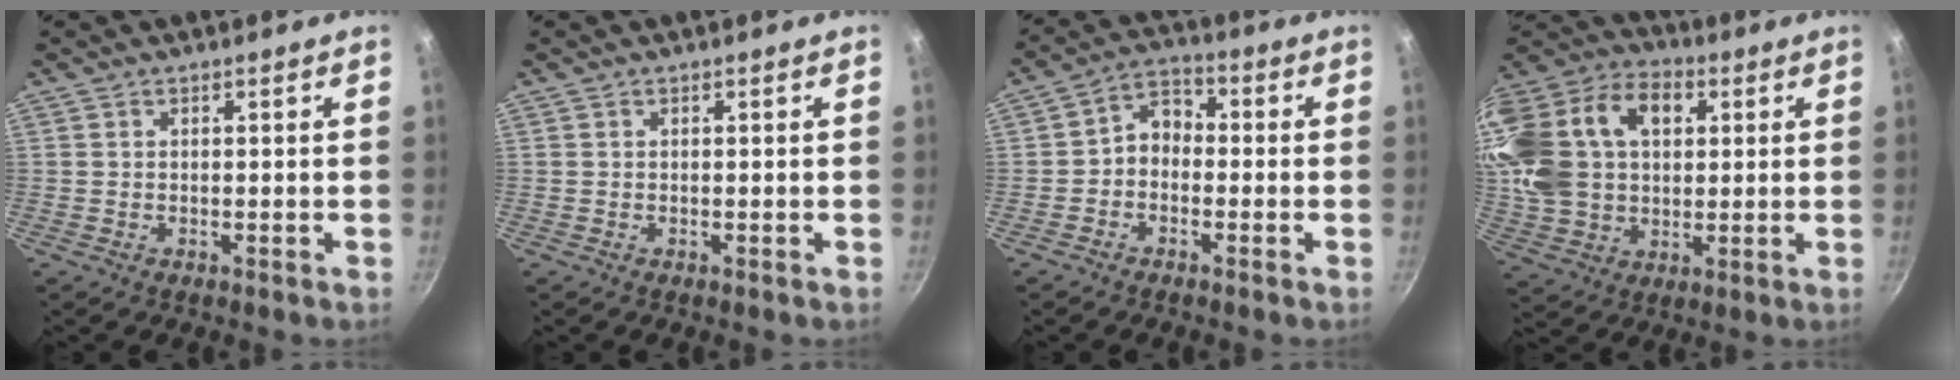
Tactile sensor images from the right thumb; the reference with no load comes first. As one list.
[{"total": 0.0}, {"total": 5.5, "force": [-1.2, 4.2, 3.3], "torque": [-0.036, 0.029, -0.035]}, {"total": 24.6, "force": [6.0, 17.3, 16.5], "torque": [-0.334, 0.026, 0.104]}]